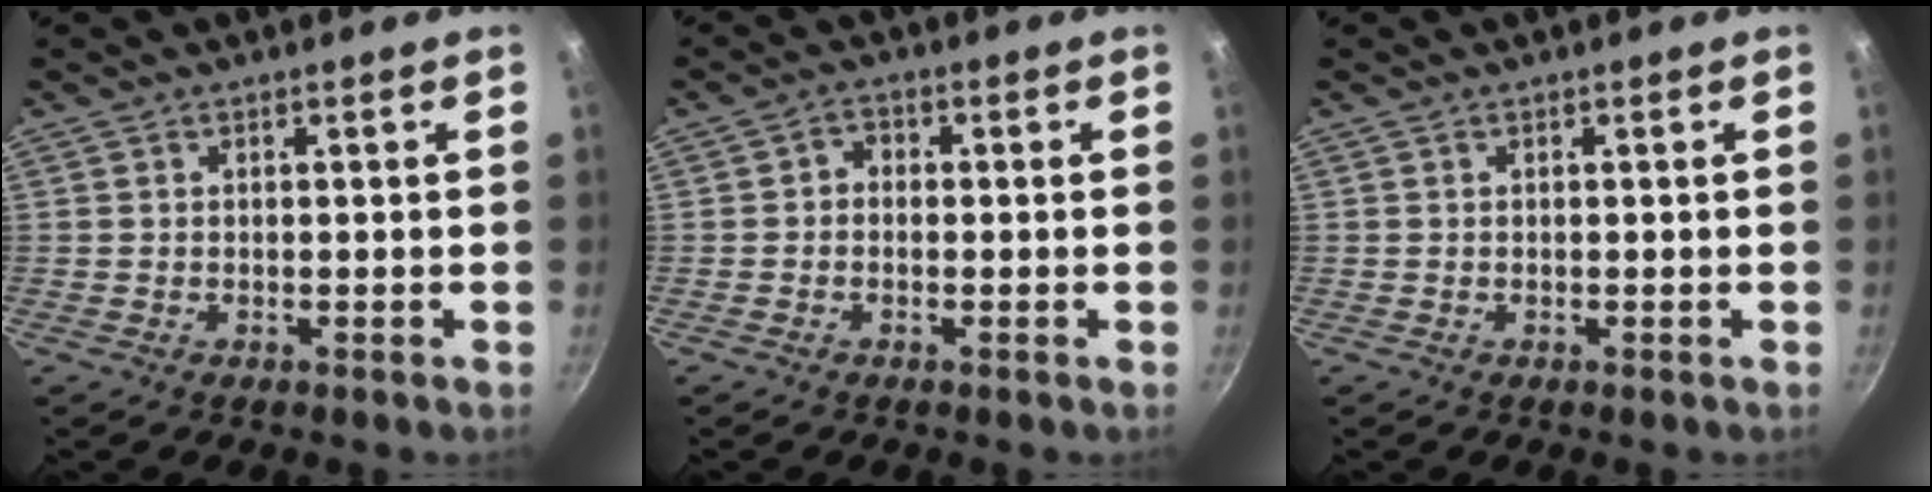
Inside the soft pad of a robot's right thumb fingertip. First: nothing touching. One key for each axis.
{"total": 2.3, "fx": -0.3, "fy": 1.9, "fz": 1.2, "tx": -0.017, "ty": 0.010, "tz": -0.012}
{"total": 0.0}